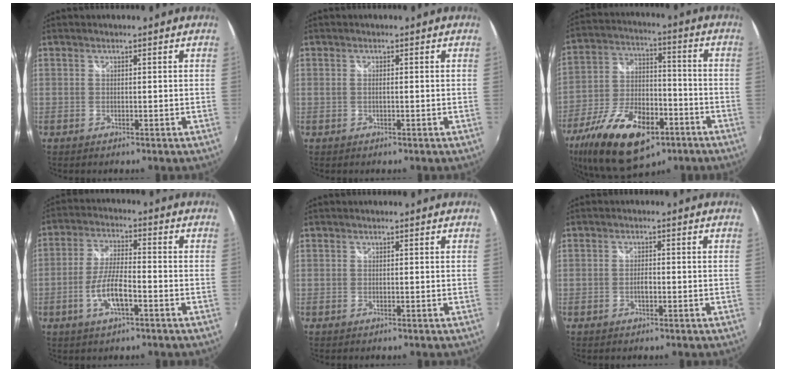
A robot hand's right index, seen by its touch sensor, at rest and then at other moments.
{"total": 0.7, "force": [0.0, 0.2, 0.7], "torque": [-0.015, 0.000, -0.002]}
{"total": 22.1, "force": [-12.1, 11.1, 14.8], "torque": [-0.302, -0.023, -0.195]}
{"total": 7.9, "force": [-3.3, 2.1, 6.9], "torque": [-0.138, -0.002, -0.060]}
{"total": 0.0}
{"total": 1.5, "force": [-0.6, 0.7, 1.2], "torque": [-0.023, 0.000, -0.010]}